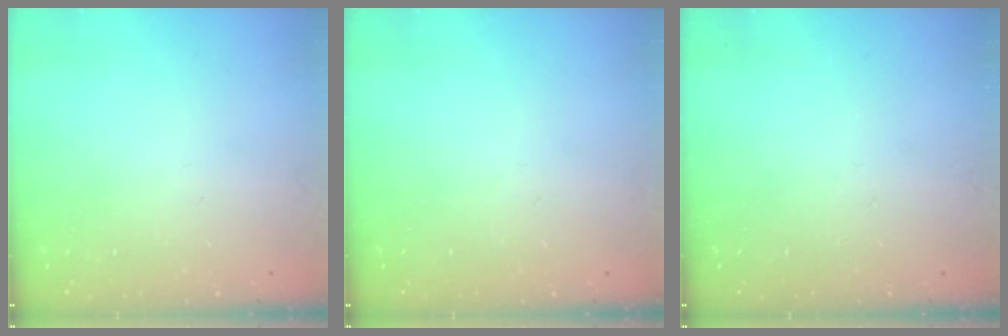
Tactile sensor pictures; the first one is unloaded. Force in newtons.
{"total": 0.0}
{"total": 0.0}